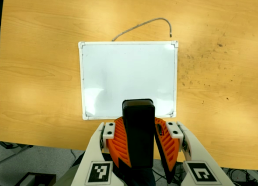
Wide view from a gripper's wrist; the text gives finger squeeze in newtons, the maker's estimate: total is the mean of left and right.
{"total": 11.2, "left": 10.8, "right": 11.5}